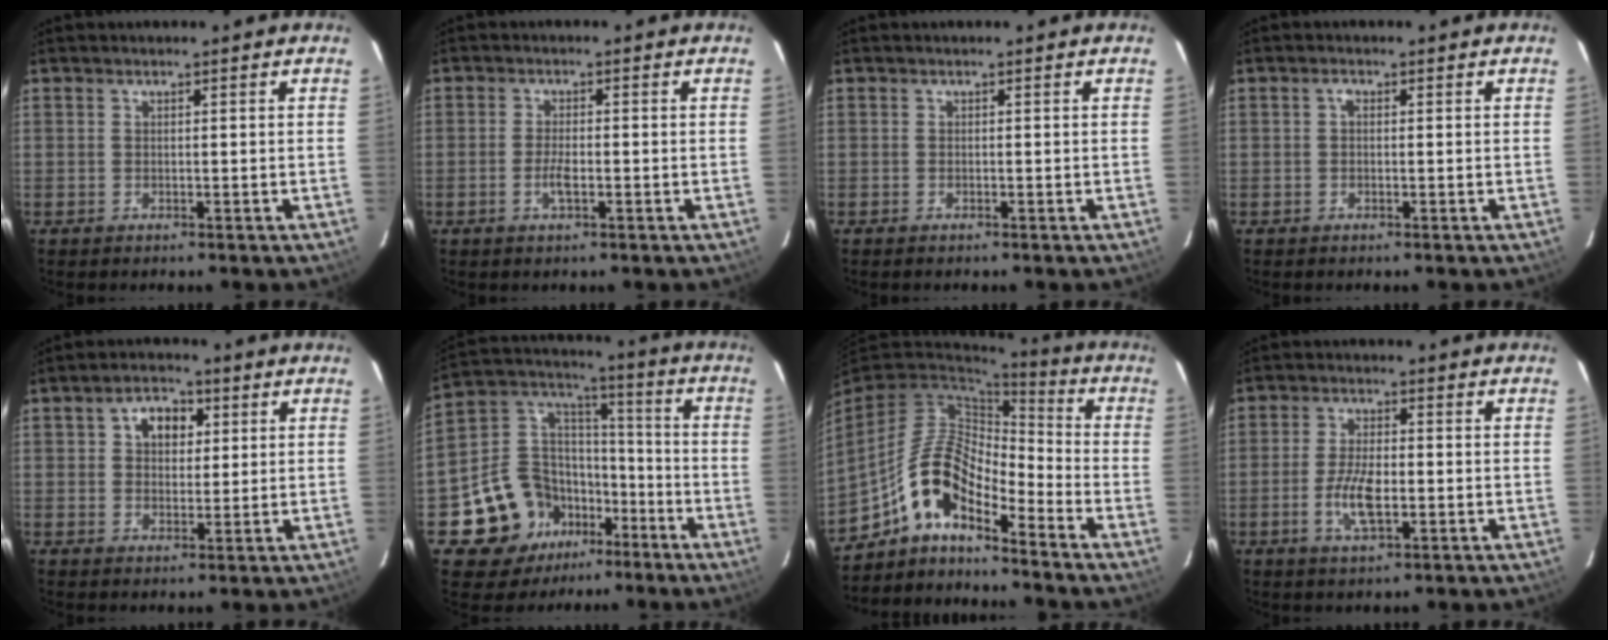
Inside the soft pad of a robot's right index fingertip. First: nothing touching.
{"total": 2.9, "force": [-1.0, 0.9, 2.6], "torque": [-0.055, 0.000, -0.021]}
{"total": 0.0}
{"total": 0.9, "force": [0.2, 0.6, 0.7], "torque": [-0.014, 0.006, 0.000]}
{"total": 6.1, "force": [2.1, 4.3, 3.8], "torque": [-0.059, 0.020, 0.037]}
{"total": 15.4, "force": [-8.8, 11.8, 4.6], "torque": [-0.118, 0.061, -0.139]}
{"total": 10.3, "force": [-7.1, 3.5, 6.6], "torque": [-0.132, 0.018, -0.143]}
{"total": 6.8, "force": [-1.8, 2.6, 6.1], "torque": [-0.126, -0.002, -0.036]}